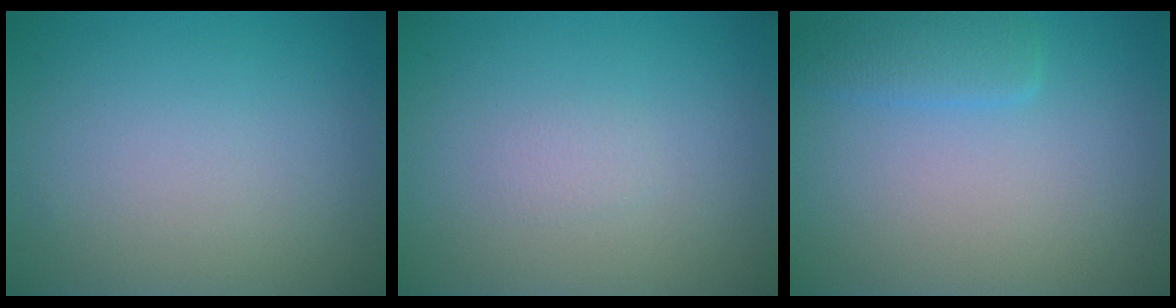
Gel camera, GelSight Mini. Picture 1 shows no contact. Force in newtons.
{"total": 0.6, "press": 0.6, "slide": 0.1}
{"total": 1.8, "press": 1.8, "slide": 0.0}